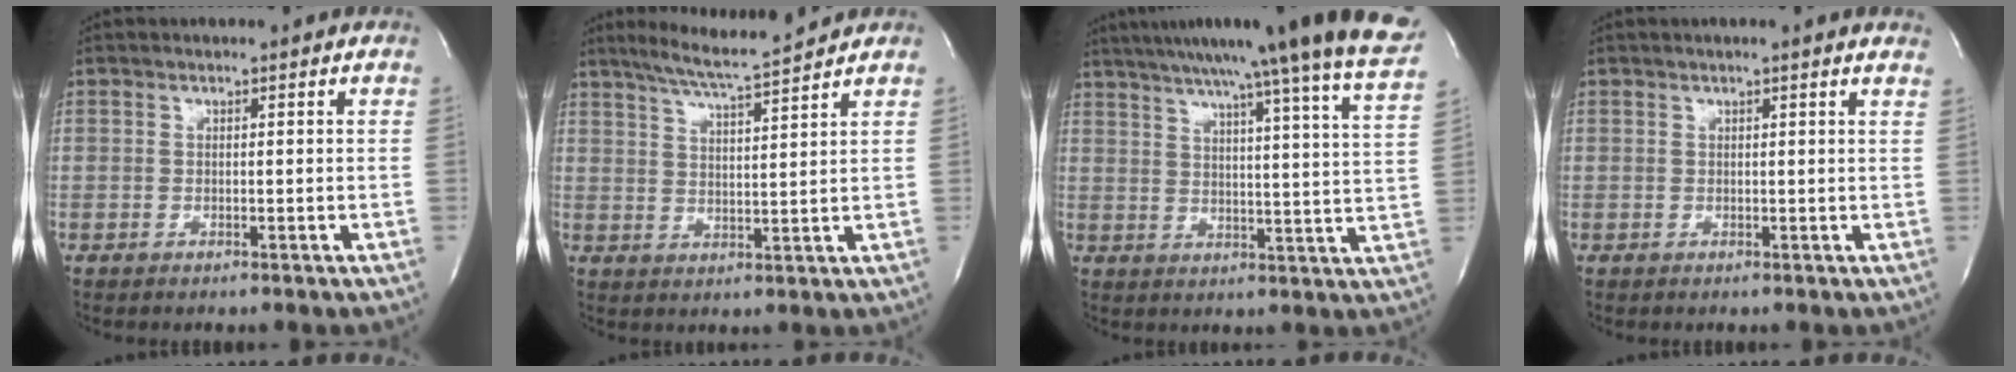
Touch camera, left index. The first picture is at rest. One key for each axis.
{"total": 8.3, "fx": 7.4, "fy": -1.0, "fz": 3.6, "tx": -0.067, "ty": -0.002, "tz": 0.124}
{"total": 27.9, "fx": 23.7, "fy": -0.6, "fz": 14.7, "tx": -0.215, "ty": -0.047, "tz": 0.296}
{"total": 2.9, "fx": 2.3, "fy": -0.3, "fz": 1.7, "tx": -0.024, "ty": 0.009, "tz": 0.023}